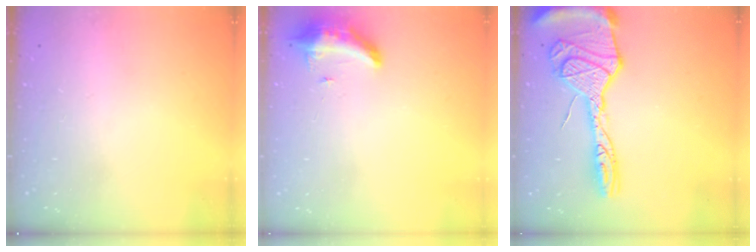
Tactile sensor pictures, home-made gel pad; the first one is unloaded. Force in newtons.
{"total": 8.2, "press": 8.1, "slide": 1.6}
{"total": 22.2, "press": 22.1, "slide": 2.0}